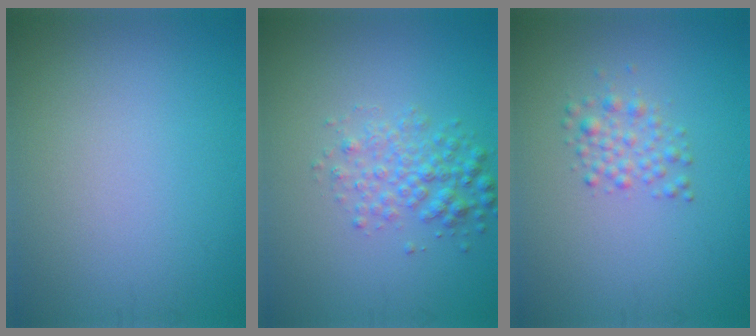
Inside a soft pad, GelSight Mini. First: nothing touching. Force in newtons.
{"total": 3.0, "press": 3.0, "slide": 0.1}
{"total": 1.9, "press": 1.8, "slide": 0.1}